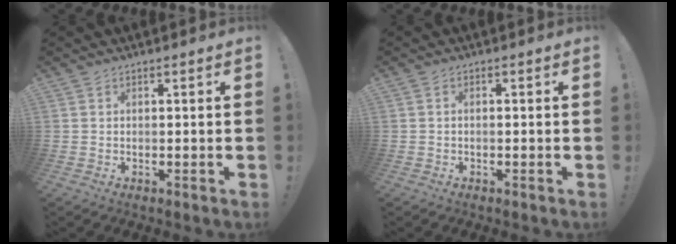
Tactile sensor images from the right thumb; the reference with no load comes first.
{"total": 1.1, "force": [-0.9, 0.1, 0.7], "torque": [-0.010, 0.003, -0.017]}